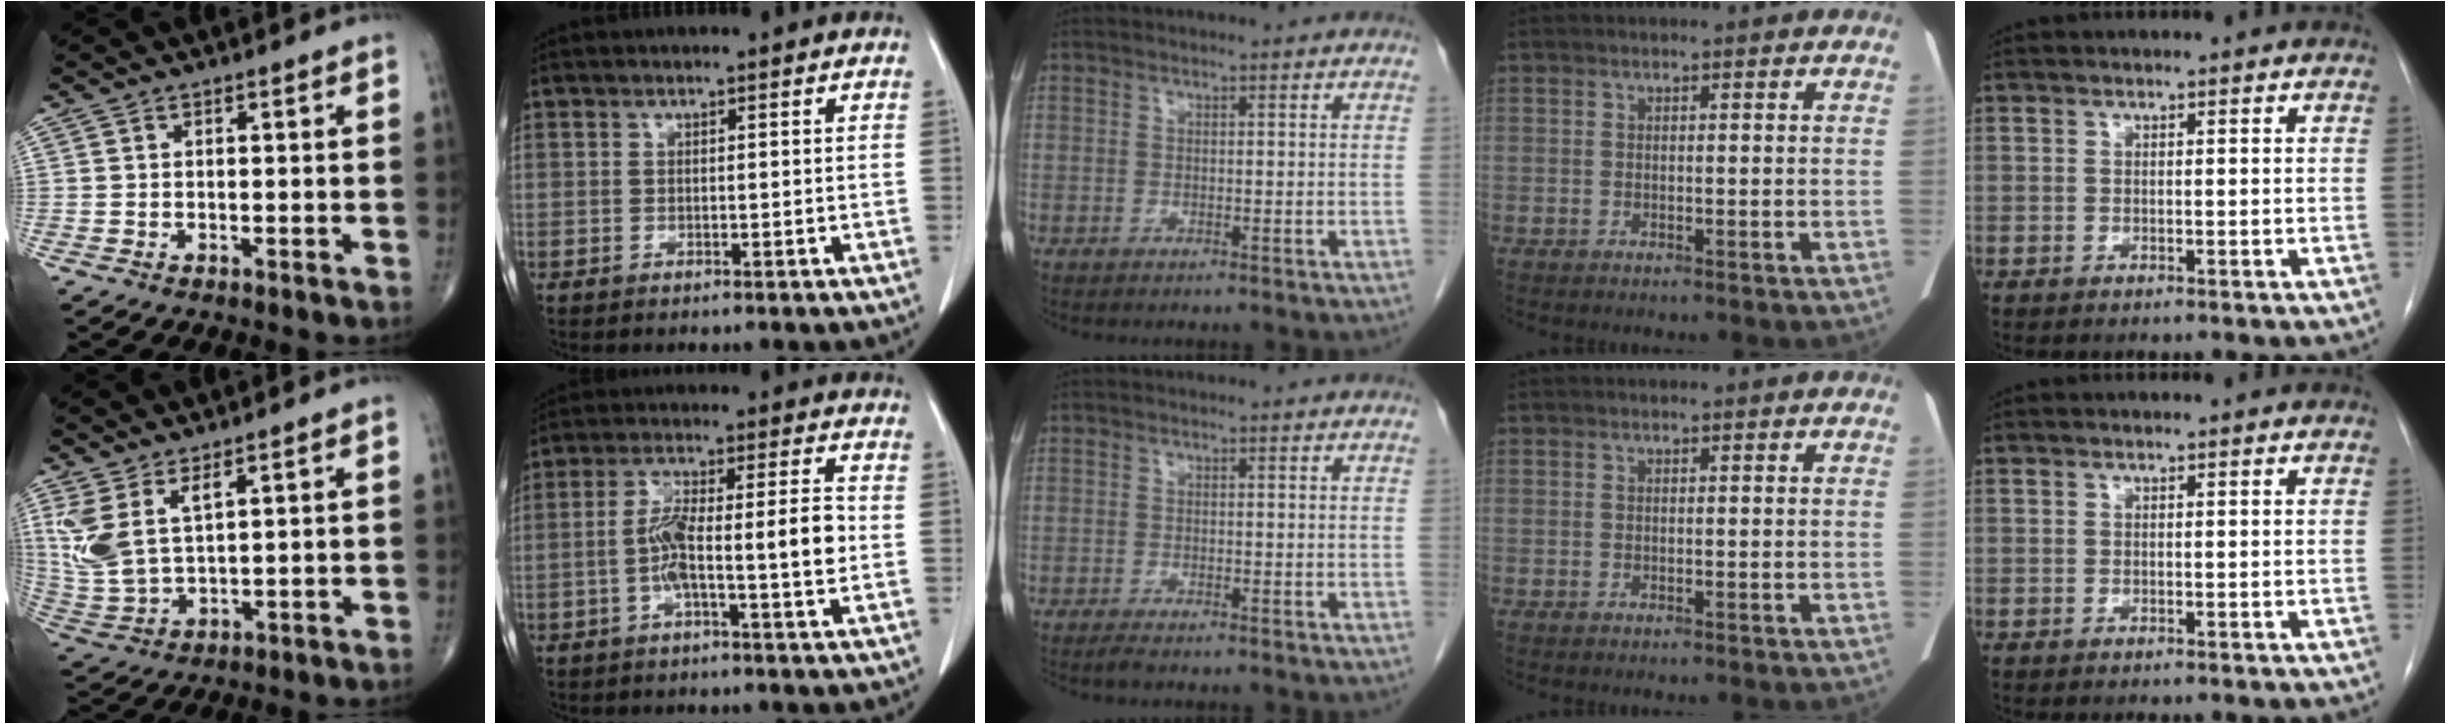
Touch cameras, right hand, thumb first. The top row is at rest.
{"thumb": {"total": 9.0, "force": [4.3, 3.7, 7.0], "torque": [-0.162, -0.022, 0.101]}, "index": {"total": 9.3, "force": [-1.6, 1.1, 9.1], "torque": [-0.164, 0.021, -0.033]}, "middle": {"total": 1.2, "force": [-1.0, 0.0, 0.6], "torque": [-0.017, -0.004, -0.020]}}